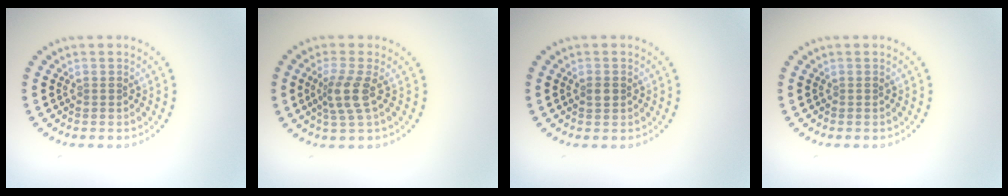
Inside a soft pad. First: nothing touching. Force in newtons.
{"total": 2.8, "press": 2.2, "slide": 1.7}
{"total": 1.2, "press": 1.2, "slide": 0.1}
{"total": 0.0}